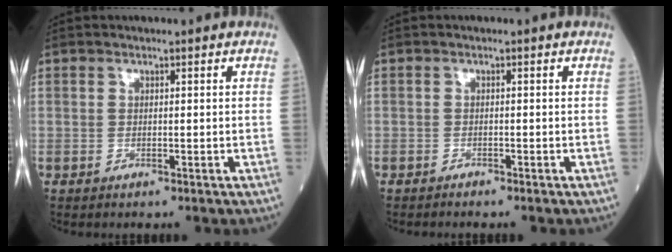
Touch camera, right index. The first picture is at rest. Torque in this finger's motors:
{"motor_torque": [-0.23, -0.16, 0.03, 0.00]}